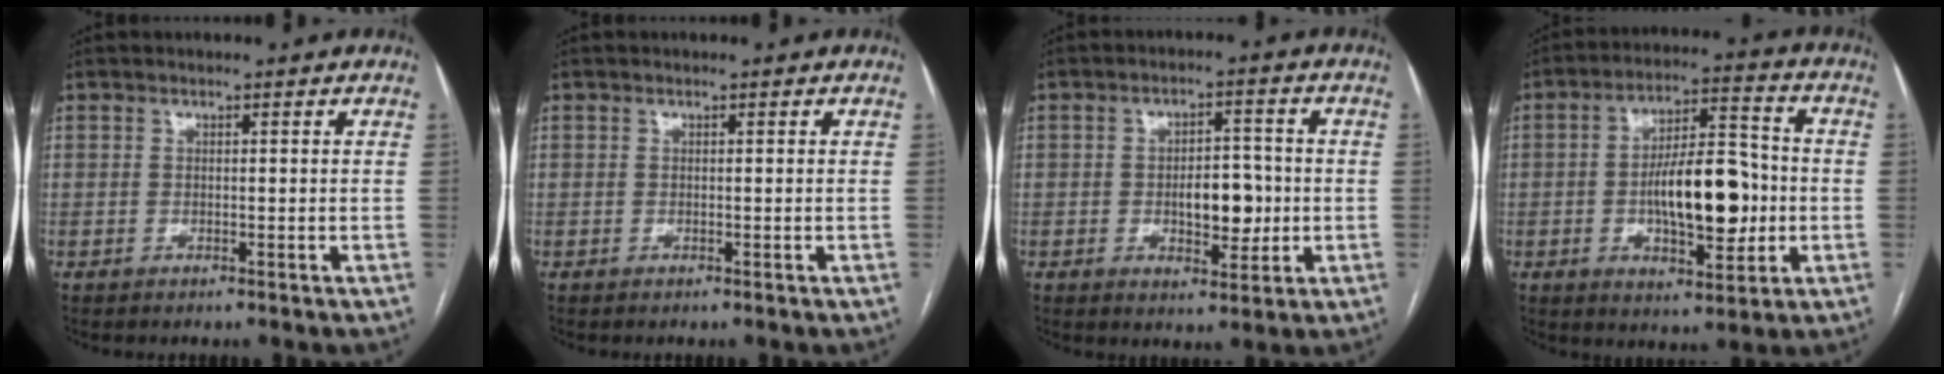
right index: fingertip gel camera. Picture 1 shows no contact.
{"total": 0.0}
{"total": 6.9, "force": [-0.8, 3.5, 5.9], "torque": [-0.088, 0.007, -0.006]}
{"total": 14.0, "force": [-1.7, 5.2, 12.9], "torque": [-0.212, 0.018, -0.023]}